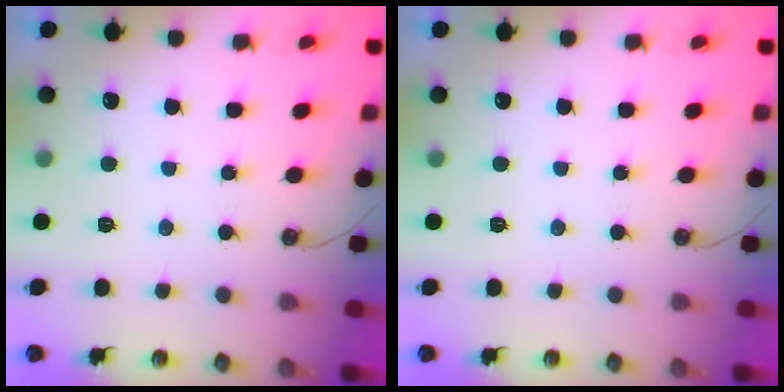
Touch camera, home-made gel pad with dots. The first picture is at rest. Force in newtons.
{"total": 0.0}